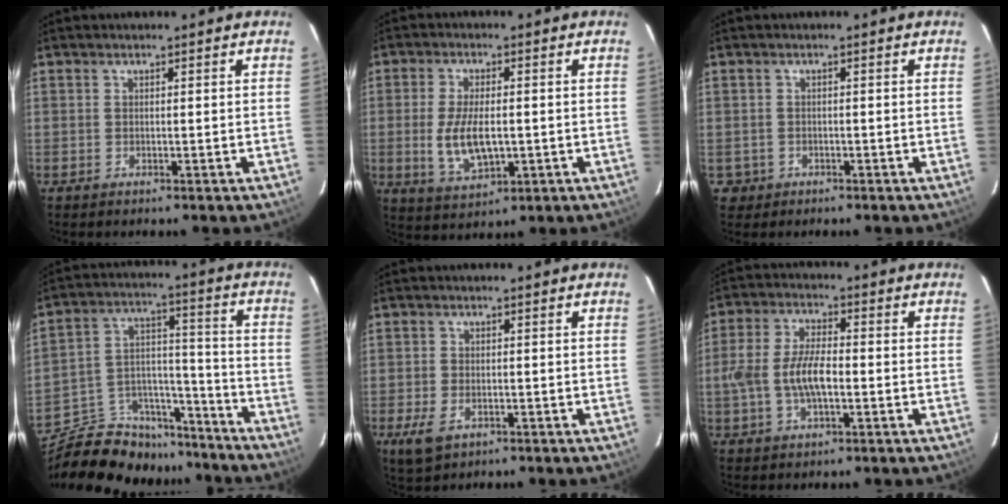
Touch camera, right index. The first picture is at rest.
{"total": 9.1, "force": [-1.1, 4.2, 8.0], "torque": [-0.164, -0.010, -0.012]}
{"total": 2.8, "force": [-0.9, 2.6, 0.3], "torque": [-0.012, 0.004, -0.009]}
{"total": 20.4, "force": [-16.5, 9.7, 7.0], "torque": [-0.151, 0.056, -0.244]}
{"total": 5.2, "force": [-2.5, 3.2, 3.3], "torque": [-0.079, -0.013, -0.042]}
{"total": 8.8, "force": [-1.7, 3.8, 7.7], "torque": [-0.157, 0.006, -0.031]}